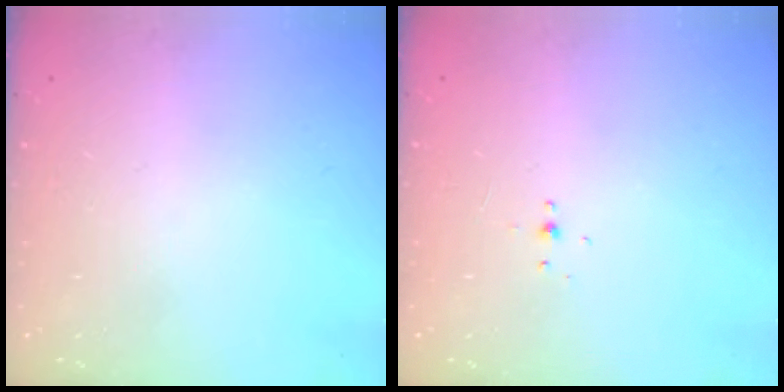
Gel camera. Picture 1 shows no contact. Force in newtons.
{"total": 2.4, "press": 2.3, "slide": 0.7}